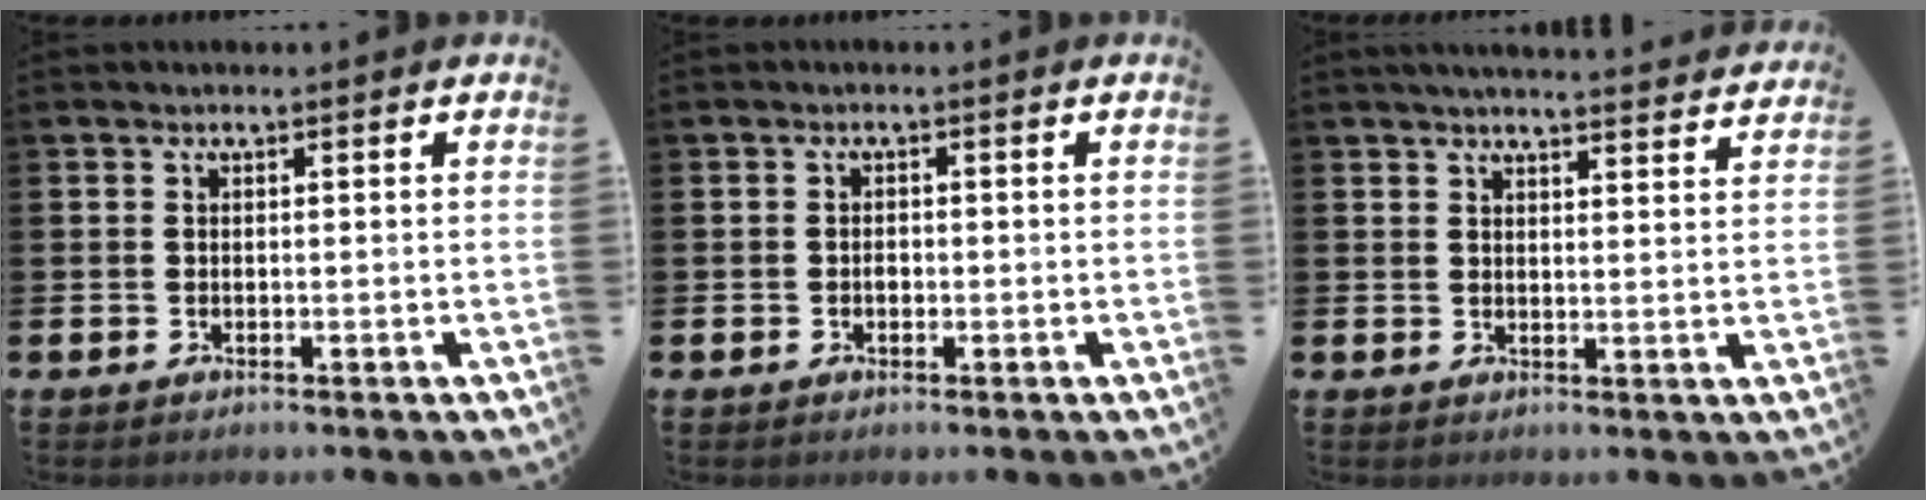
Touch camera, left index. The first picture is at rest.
{"total": 0.8, "force": [-0.2, 0.6, 0.5], "torque": [-0.010, 0.004, -0.004]}
{"total": 4.1, "force": [4.1, -0.3, 0.7], "torque": [-0.011, -0.026, 0.070]}